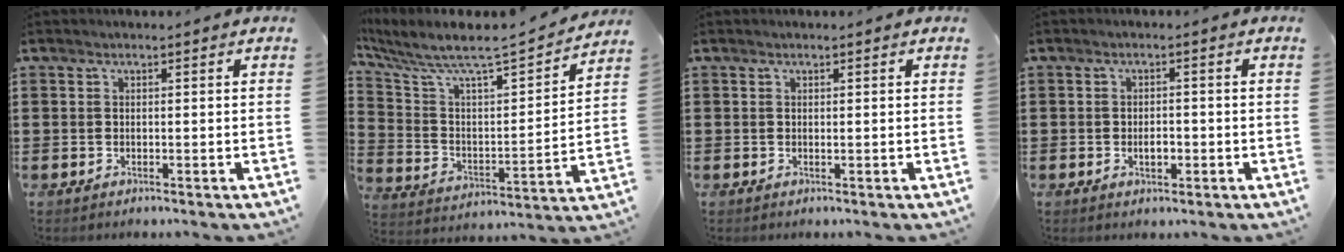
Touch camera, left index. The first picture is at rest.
{"total": 6.2, "force": [5.4, 0.9, 2.9], "torque": [-0.088, -0.055, 0.081]}
{"total": 0.0}
{"total": 2.5, "force": [-0.5, 1.2, 2.1], "torque": [-0.041, 0.003, -0.010]}